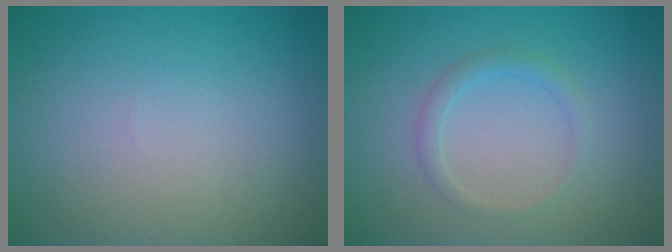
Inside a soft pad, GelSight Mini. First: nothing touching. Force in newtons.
{"total": 1.3, "press": 1.3, "slide": 0.1}